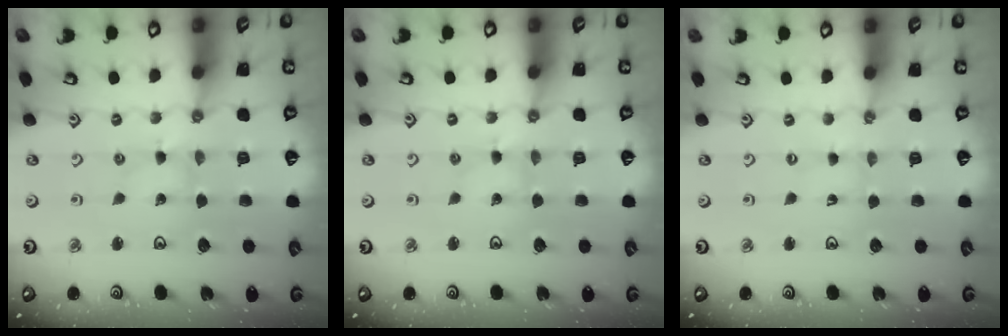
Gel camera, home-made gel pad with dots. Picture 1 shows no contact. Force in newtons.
{"total": 1.4, "press": 1.4, "slide": 0.2}
{"total": 0.6, "press": 0.6, "slide": 0.1}